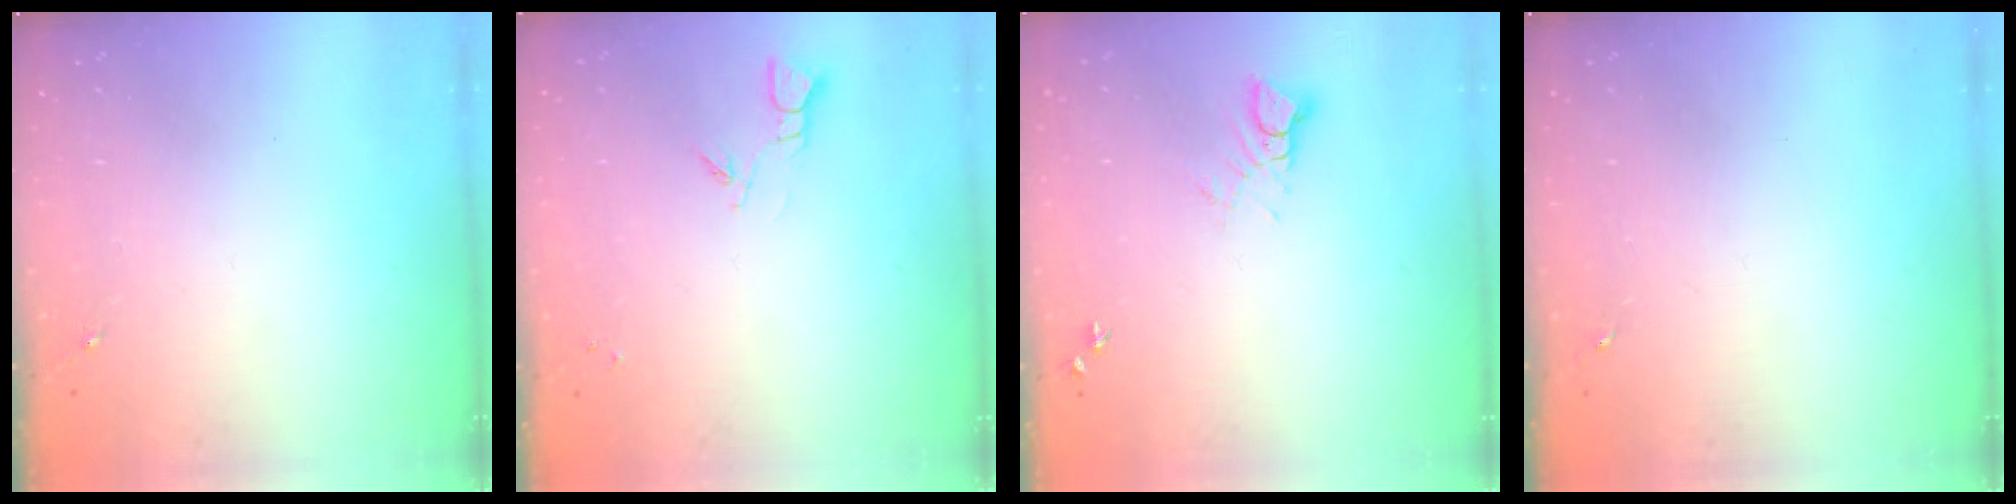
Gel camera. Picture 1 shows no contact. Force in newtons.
{"total": 3.3, "press": 3.3, "slide": 0.4}
{"total": 4.1, "press": 4.1, "slide": 0.2}
{"total": 0.0}